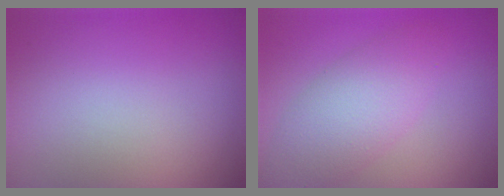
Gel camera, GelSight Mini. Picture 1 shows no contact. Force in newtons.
{"total": 5.0, "press": 5.0, "slide": 0.1}